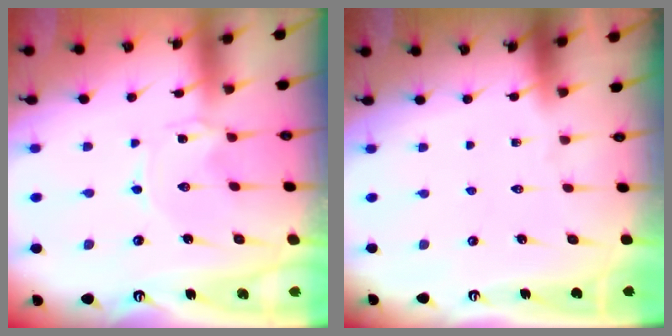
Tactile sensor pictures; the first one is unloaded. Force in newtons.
{"total": 0.0}